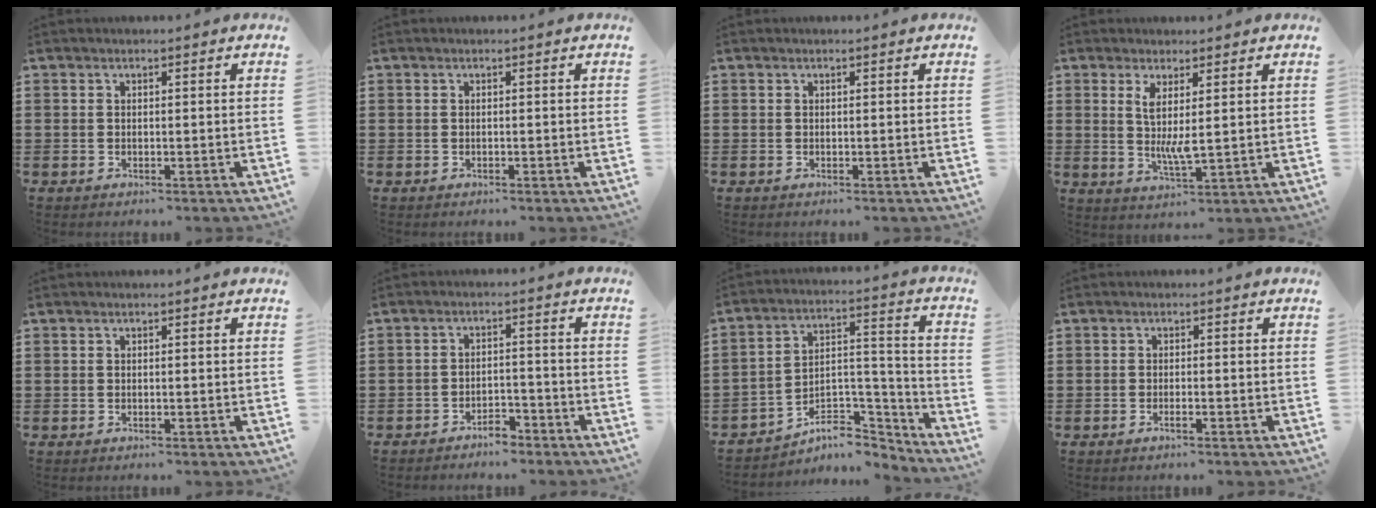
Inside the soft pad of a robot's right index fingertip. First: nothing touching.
{"total": 0.0}
{"total": 0.0}
{"total": 4.3, "force": [1.3, 0.6, 4.0], "torque": [-0.081, -0.009, 0.025]}
{"total": 0.0}
{"total": 3.1, "force": [-3.0, 0.7, 0.4], "torque": [-0.013, 0.003, -0.062]}
{"total": 6.7, "force": [-5.5, 3.3, 2.1], "torque": [-0.032, 0.011, -0.104]}
{"total": 0.8, "force": [-0.5, 0.1, 0.6], "torque": [-0.012, -0.004, -0.009]}